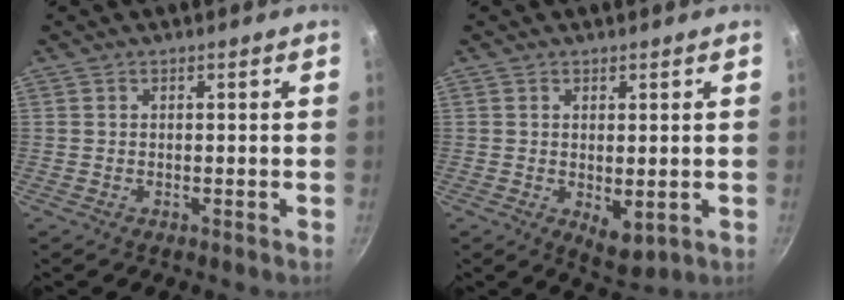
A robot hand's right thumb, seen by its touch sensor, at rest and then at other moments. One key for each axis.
{"total": 4.8, "fx": -0.2, "fy": 2.4, "fz": 4.2, "tx": -0.059, "ty": -0.016, "tz": 0.005}